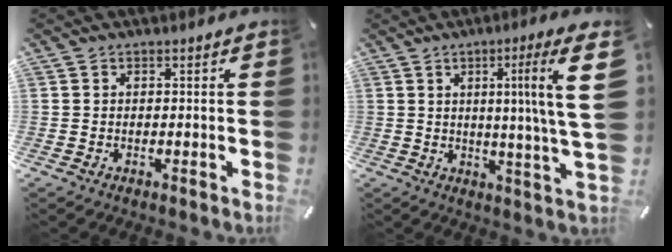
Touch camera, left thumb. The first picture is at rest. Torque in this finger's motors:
{"motor_torque": [-0.09, 0.36, 0.19, 0.16, 0.16]}